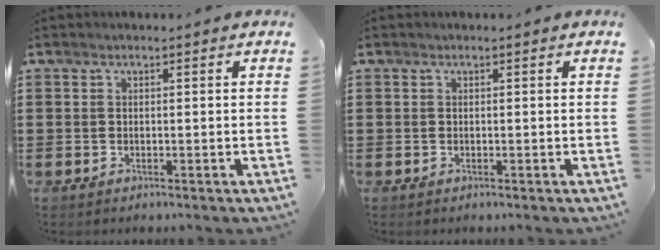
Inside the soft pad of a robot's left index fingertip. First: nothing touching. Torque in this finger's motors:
{"motor_torque": [0.00, 0.00, 0.00, 0.00]}